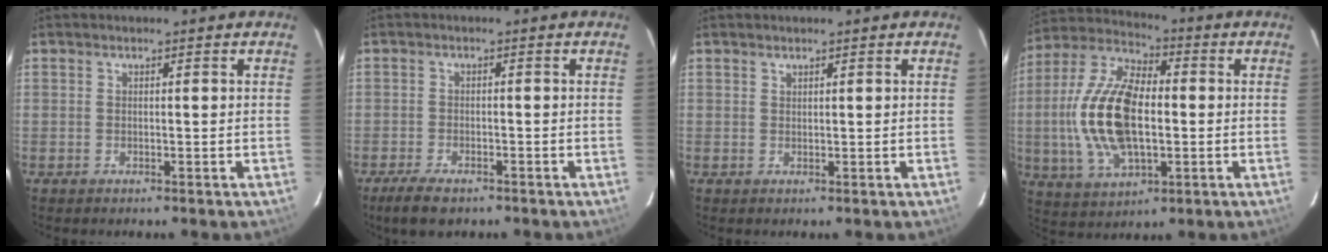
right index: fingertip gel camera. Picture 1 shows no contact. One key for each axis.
{"total": 5.3, "fx": -4.0, "fy": 1.9, "fz": 2.9, "tx": -0.077, "ty": -0.015, "tz": -0.072}
{"total": 0.5, "fx": 0.5, "fy": 0.1, "fz": 0.0, "tx": 0.001, "ty": 0.001, "tz": 0.011}
{"total": 18.2, "fx": -1.2, "fy": 8.9, "fz": 15.8, "tx": -0.331, "ty": 0.007, "tz": -0.021}